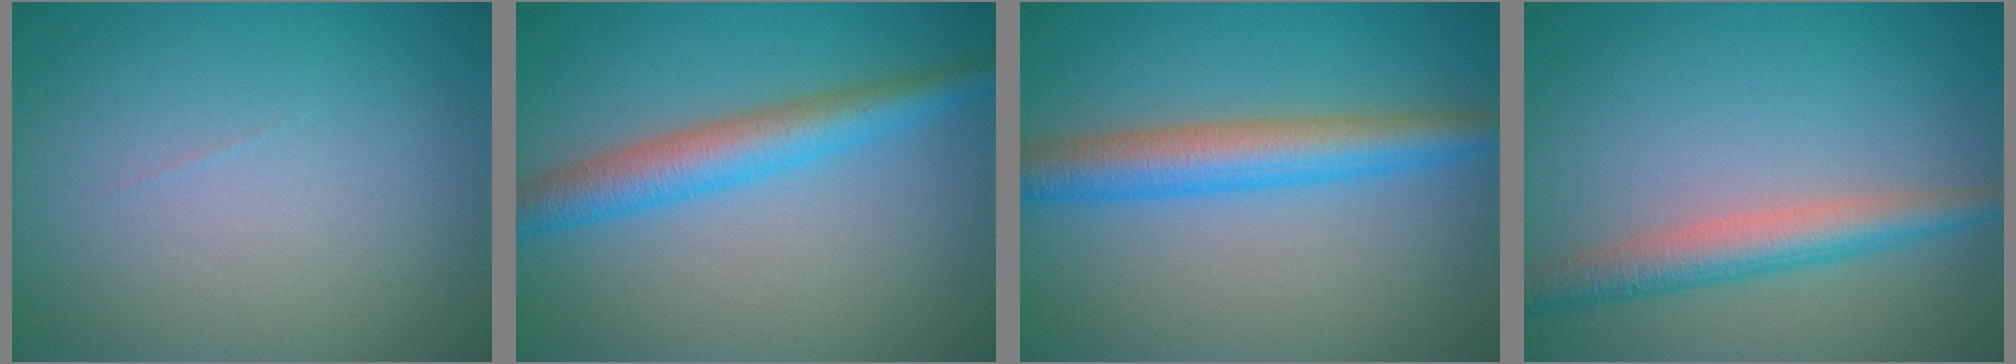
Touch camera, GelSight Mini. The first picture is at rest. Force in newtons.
{"total": 4.6, "press": 4.6, "slide": 0.0}
{"total": 5.3, "press": 5.3, "slide": 0.2}
{"total": 4.0, "press": 4.0, "slide": 0.2}